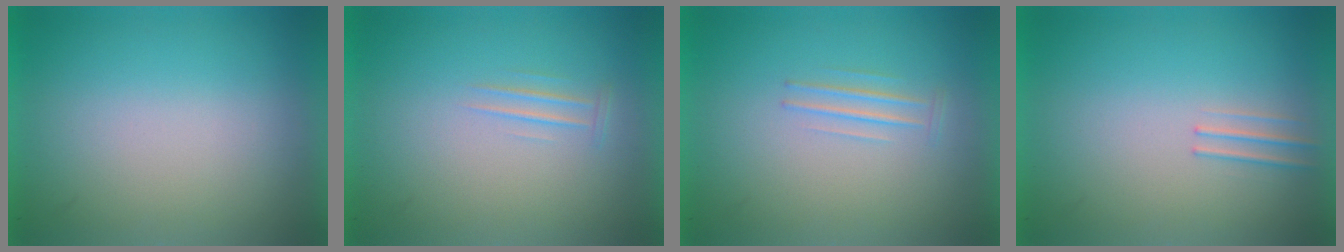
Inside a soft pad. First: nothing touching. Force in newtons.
{"total": 1.0}
{"total": 1.1}
{"total": 1.2}